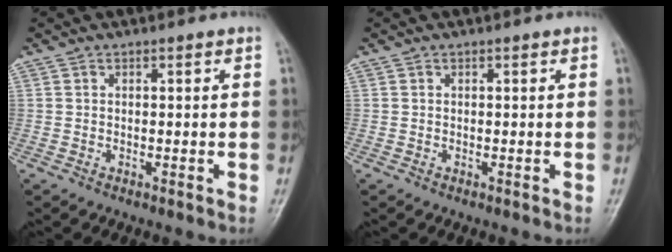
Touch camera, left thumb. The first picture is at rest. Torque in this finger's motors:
{"motor_torque": [0.00, 0.00, 0.02, -0.01, 0.00]}